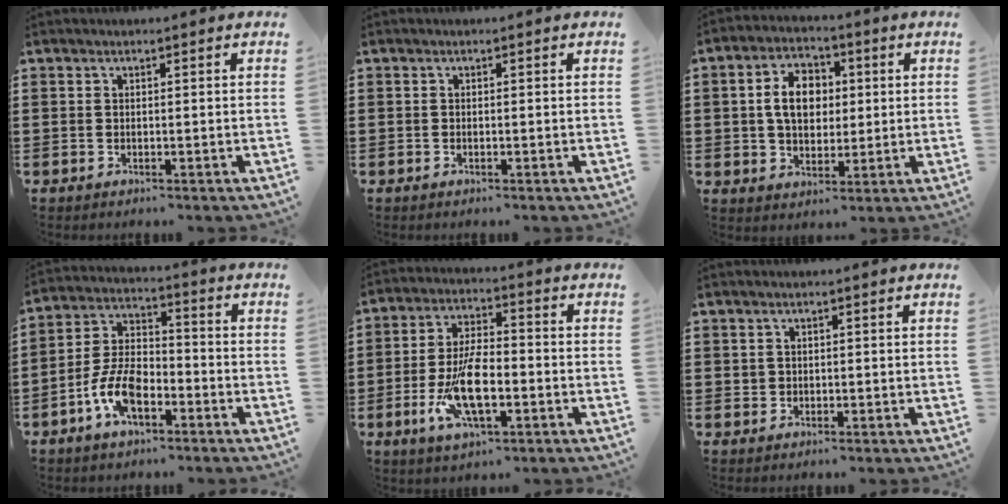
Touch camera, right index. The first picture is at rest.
{"total": 0.0}
{"total": 7.5, "force": [0.8, 5.3, 5.3], "torque": [-0.107, 0.011, 0.006]}
{"total": 8.6, "force": [-4.0, 4.5, 6.2], "torque": [-0.142, 0.006, -0.079]}
{"total": 10.4, "force": [-3.0, 4.0, 9.1], "torque": [-0.196, -0.011, -0.057]}
{"total": 0.9, "force": [0.2, 0.9, 0.2], "torque": [-0.005, 0.006, 0.003]}